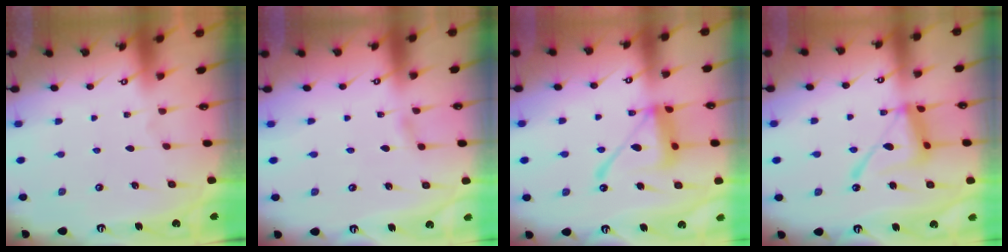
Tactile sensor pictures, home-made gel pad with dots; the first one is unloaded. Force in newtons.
{"total": 2.6, "press": 2.6, "slide": 0.3}
{"total": 15.0, "press": 14.9, "slide": 1.4}
{"total": 14.3, "press": 14.2, "slide": 1.3}